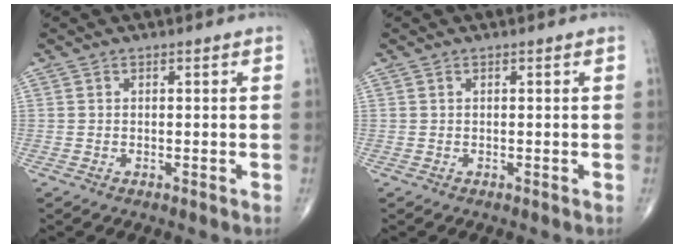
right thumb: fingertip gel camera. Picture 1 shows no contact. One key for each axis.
{"total": 0.0}